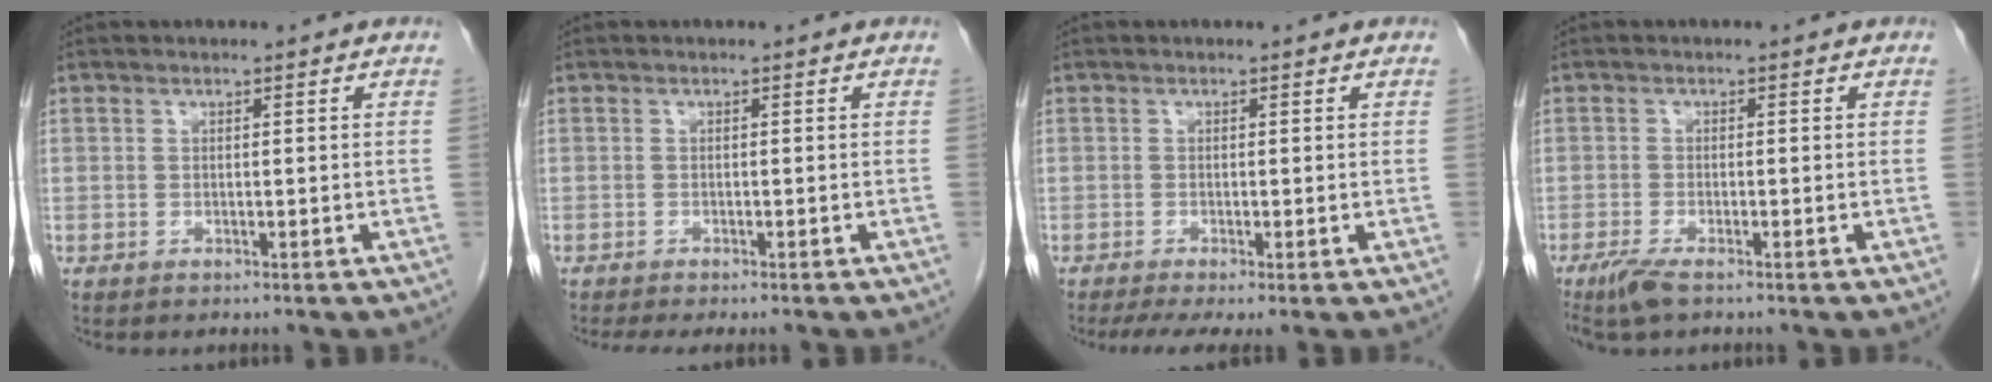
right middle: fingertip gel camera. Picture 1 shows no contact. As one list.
[{"total": 3.2, "force": [-2.7, 0.3, 1.6], "torque": [-0.018, -0.006, -0.038]}, {"total": 4.3, "force": [-2.8, 0.6, 3.3], "torque": [-0.051, -0.015, -0.048]}, {"total": 3.5, "force": [-2.4, 0.6, 2.4], "torque": [-0.055, -0.009, -0.048]}]